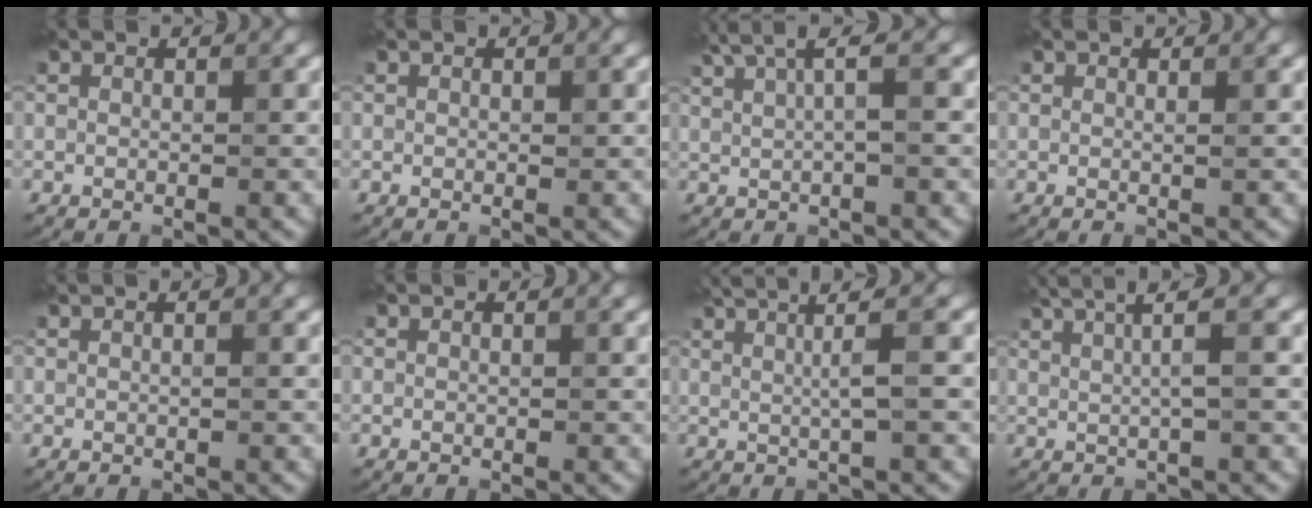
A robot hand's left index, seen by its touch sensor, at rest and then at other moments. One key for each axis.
{"total": 0.0}
{"total": 4.1, "fx": 2.1, "fy": 1.0, "fz": 3.4, "tx": -0.053, "ty": 0.012, "tz": 0.031}
{"total": 0.5, "fx": 0.2, "fy": 0.2, "fz": 0.5, "tx": 0.000, "ty": 0.000, "tz": -0.001}
{"total": 0.7, "fx": 0.2, "fy": 0.3, "fz": 0.7, "tx": -0.008, "ty": 0.002, "tz": -0.004}
{"total": 0.0}
{"total": 4.7, "fx": 1.9, "fy": 0.9, "fz": 4.2, "tx": -0.057, "ty": 0.013, "tz": 0.024}
{"total": 5.0, "fx": 2.4, "fy": 1.4, "fz": 4.2, "tx": -0.047, "ty": 0.016, "tz": 0.018}